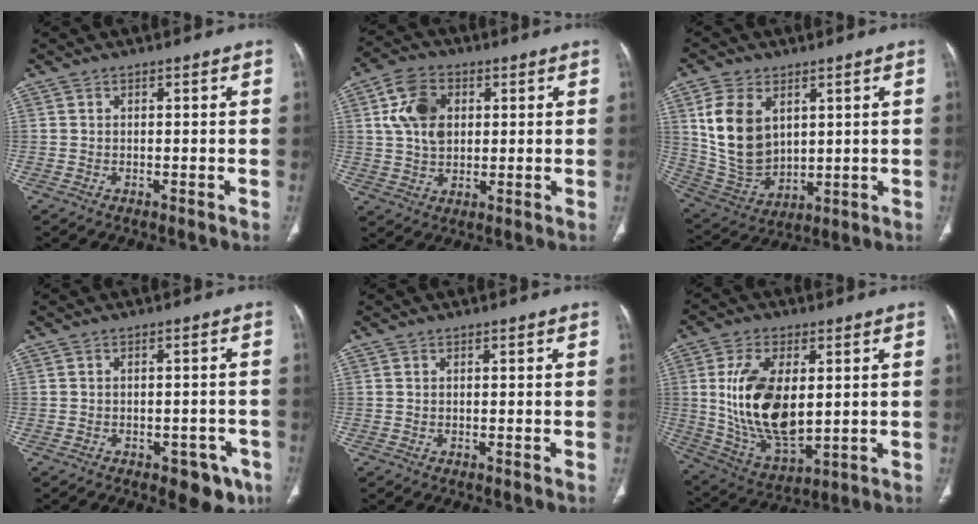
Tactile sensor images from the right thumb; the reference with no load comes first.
{"total": 9.9, "force": [2.3, 7.0, 6.6], "torque": [-0.107, 0.000, 0.042]}
{"total": 14.0, "force": [4.2, 9.5, 9.5], "torque": [-0.165, -0.020, 0.103]}
{"total": 6.6, "force": [-3.9, 3.5, 3.9], "torque": [-0.022, 0.017, -0.047]}
{"total": 0.0}
{"total": 17.7, "force": [2.0, 9.4, 14.8], "torque": [-0.273, -0.018, 0.051]}